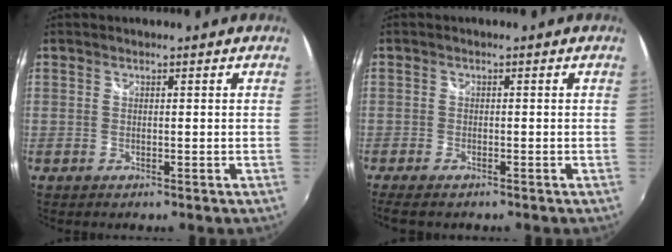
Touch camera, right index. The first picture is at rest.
{"total": 4.5, "force": [-3.7, 1.3, 2.2], "torque": [-0.052, -0.022, -0.065]}